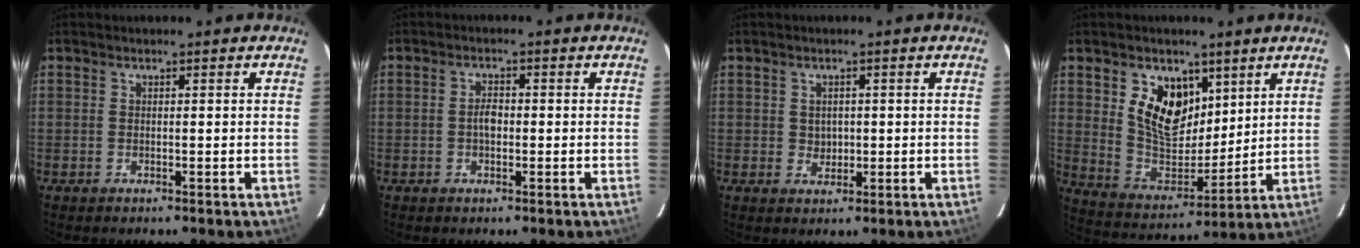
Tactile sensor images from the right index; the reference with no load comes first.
{"total": 2.2, "force": [-0.3, 1.3, 1.7], "torque": [-0.031, 0.007, -0.006]}
{"total": 2.5, "force": [0.1, 2.3, 0.8], "torque": [-0.010, 0.003, 0.006]}
{"total": 12.8, "force": [5.8, 8.2, 7.8], "torque": [-0.139, -0.003, 0.122]}